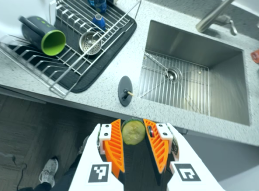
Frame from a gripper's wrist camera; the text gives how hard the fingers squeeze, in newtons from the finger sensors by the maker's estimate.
{"total": 8.2, "left": 8.3, "right": 8.1}